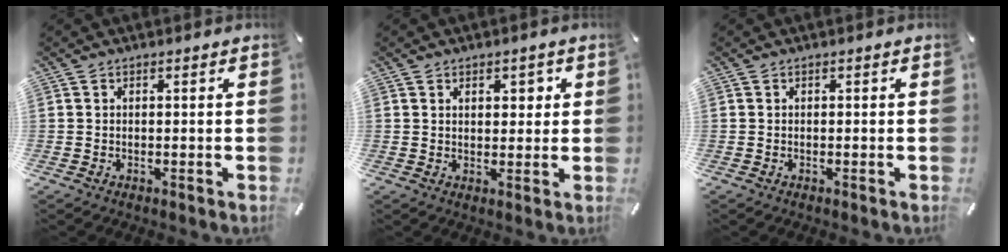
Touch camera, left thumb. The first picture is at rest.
{"total": 2.7, "force": [1.2, 2.0, 1.3], "torque": [-0.006, -0.006, 0.015]}
{"total": 0.0}